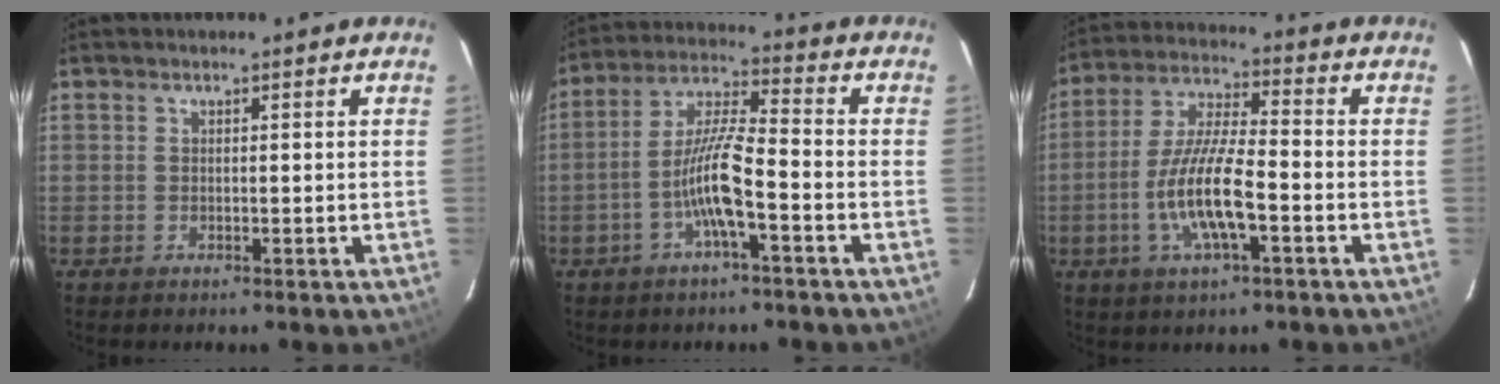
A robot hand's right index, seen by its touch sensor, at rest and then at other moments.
{"total": 9.4, "force": [-3.9, 1.0, 8.5], "torque": [-0.177, 0.008, -0.075]}
{"total": 12.2, "force": [-4.0, 2.9, 11.2], "torque": [-0.232, -0.003, -0.076]}